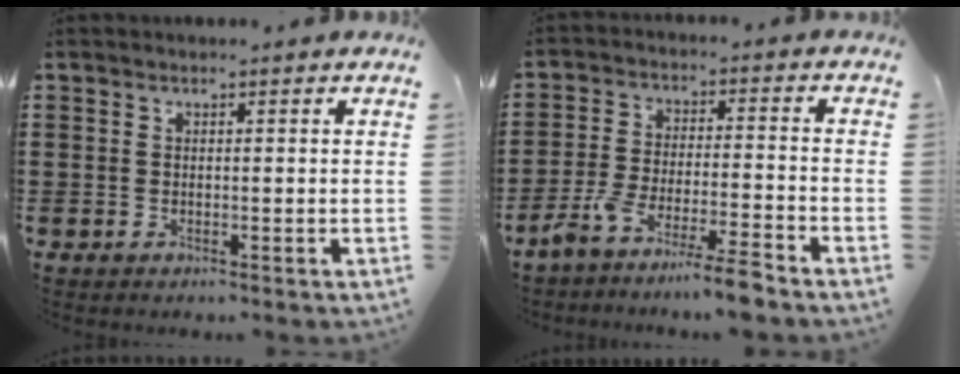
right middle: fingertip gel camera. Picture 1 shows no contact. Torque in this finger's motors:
{"motor_torque": [1.20, -0.93, 0.24, 0.17]}